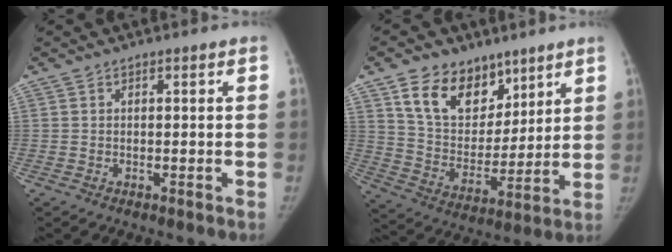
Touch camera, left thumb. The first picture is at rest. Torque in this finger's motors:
{"motor_torque": [0.05, 0.05, 0.94, -0.50, 0.22]}